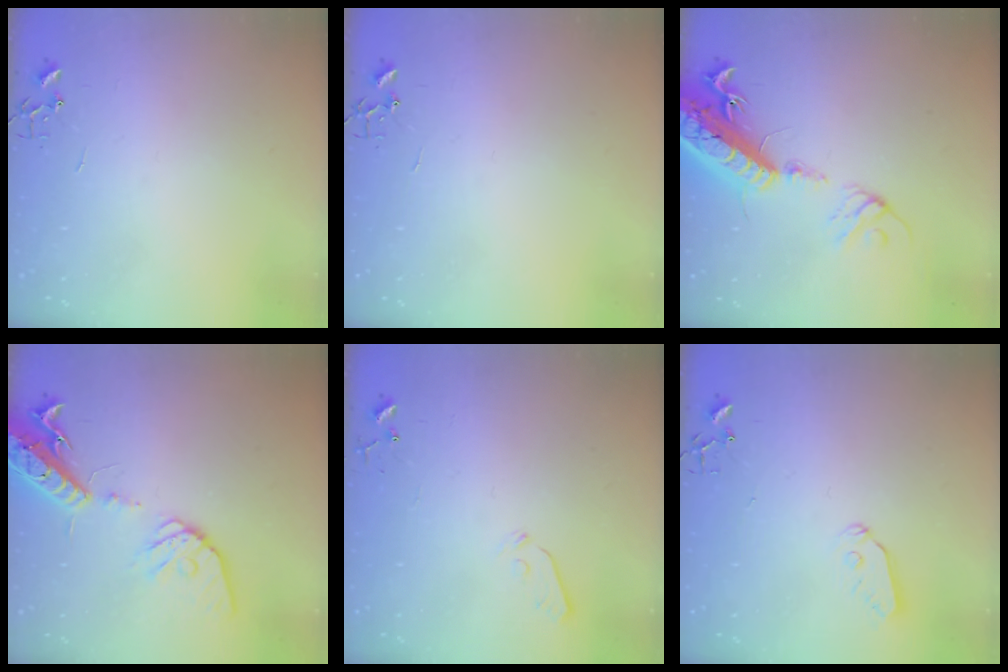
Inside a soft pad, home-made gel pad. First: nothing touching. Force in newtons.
{"total": 0.0}
{"total": 22.7, "press": 22.1, "slide": 4.9}
{"total": 17.5, "press": 17.1, "slide": 3.5}
{"total": 3.7, "press": 3.6, "slide": 0.6}
{"total": 6.4, "press": 6.4, "slide": 0.3}